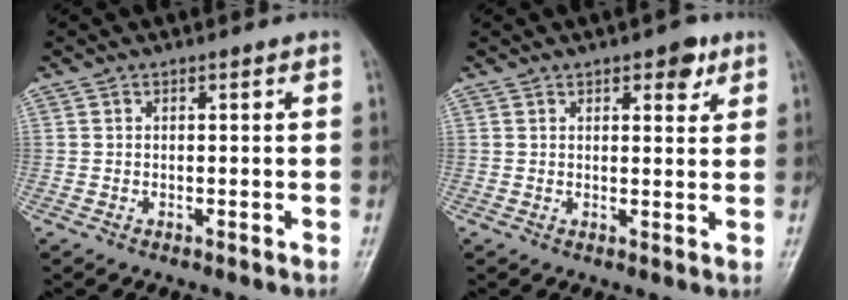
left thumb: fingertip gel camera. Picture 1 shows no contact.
{"total": 4.6, "force": [2.5, 2.3, 3.1], "torque": [-0.019, -0.009, 0.030]}